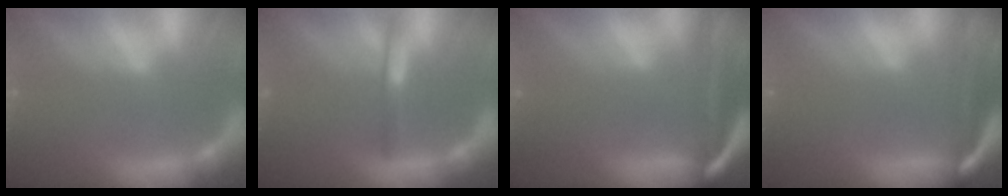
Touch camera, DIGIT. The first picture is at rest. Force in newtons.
{"total": 2.0}
{"total": 9.5}
{"total": 7.5}